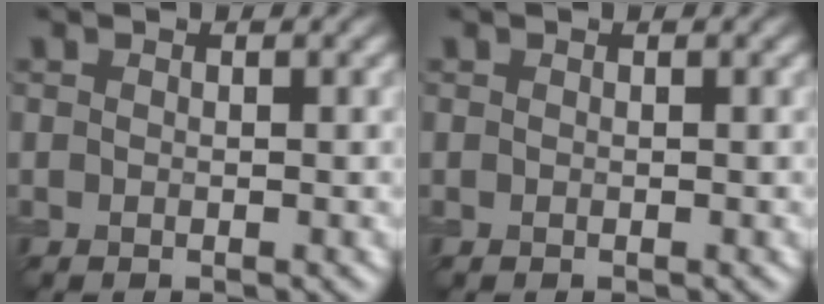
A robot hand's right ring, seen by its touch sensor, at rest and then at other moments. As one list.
[{"total": 0.0}]